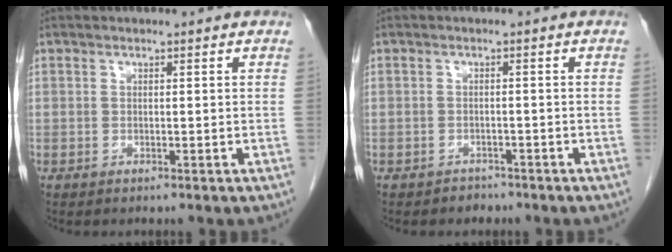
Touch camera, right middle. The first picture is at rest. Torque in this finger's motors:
{"motor_torque": [0.23, 0.10, 0.13, 0.03]}